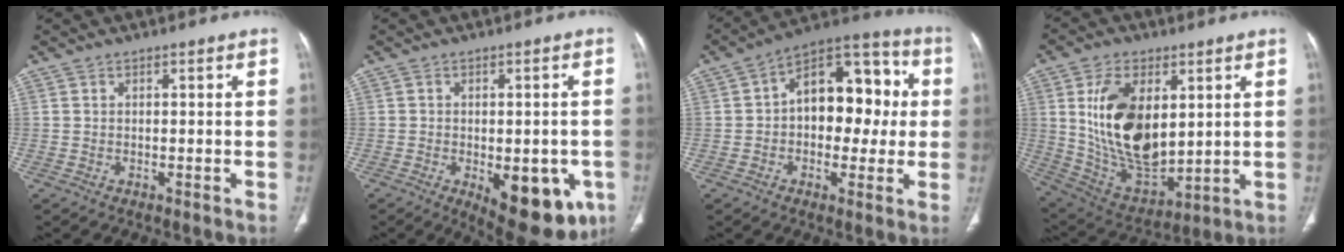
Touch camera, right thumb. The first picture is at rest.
{"total": 14.9, "force": [-5.4, 7.2, 11.8], "torque": [-0.121, 0.000, -0.053]}
{"total": 17.5, "force": [1.6, 10.9, 13.5], "torque": [-0.141, 0.046, 0.015]}
{"total": 20.2, "force": [4.0, 11.5, 16.1], "torque": [-0.274, -0.024, 0.093]}